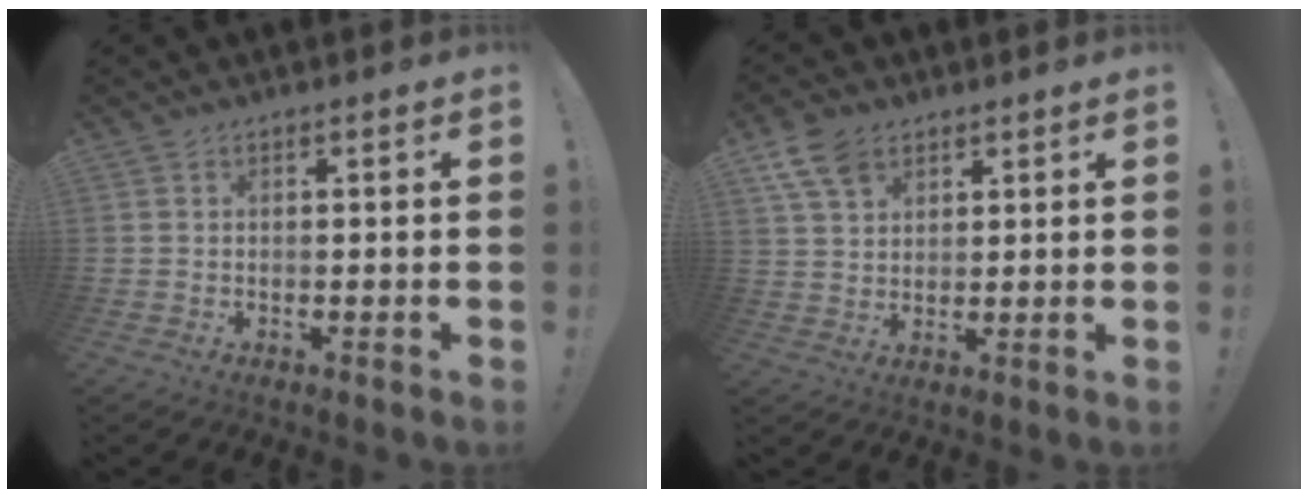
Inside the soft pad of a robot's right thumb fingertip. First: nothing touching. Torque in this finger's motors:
{"motor_torque": [0.14, 0.12, 0.60, 0.31, 0.01]}